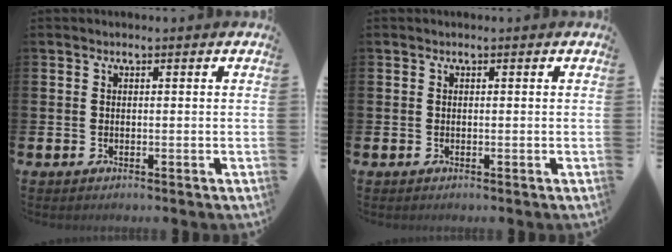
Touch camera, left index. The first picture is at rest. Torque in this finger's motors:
{"motor_torque": [0.00, 0.00, 0.00, 0.00]}